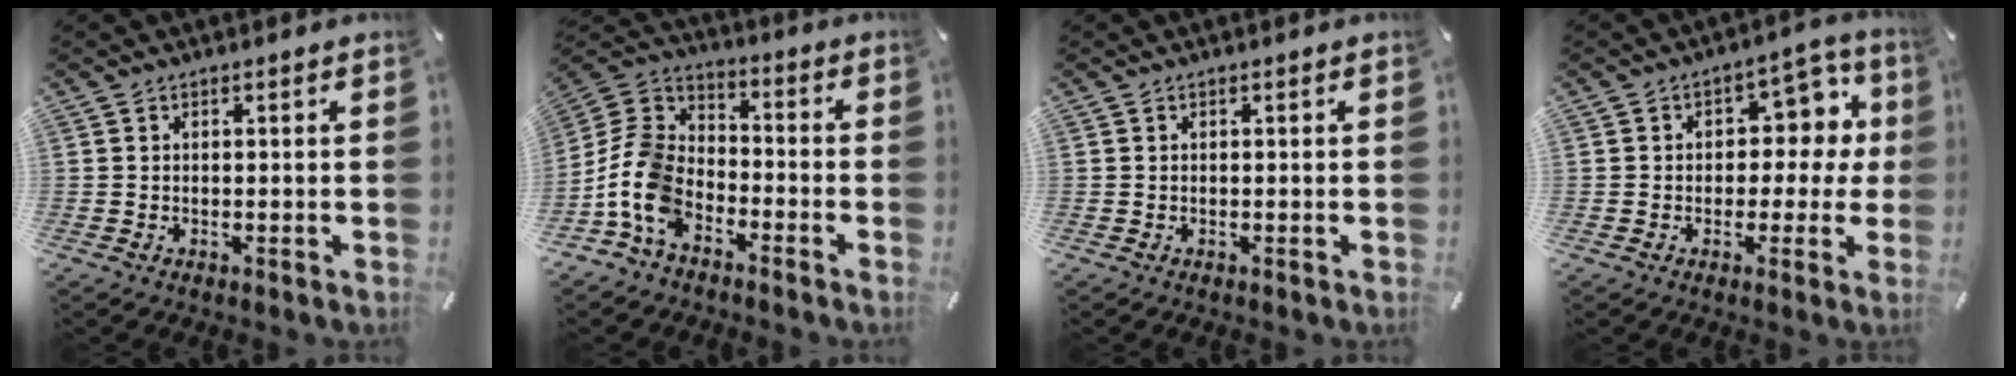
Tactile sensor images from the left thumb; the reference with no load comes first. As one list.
[{"total": 11.6, "force": [-6.7, 7.6, 5.5], "torque": [-0.139, 0.025, -0.132]}, {"total": 0.0}, {"total": 9.6, "force": [1.7, 7.1, 6.2], "torque": [-0.070, -0.008, 0.026]}]